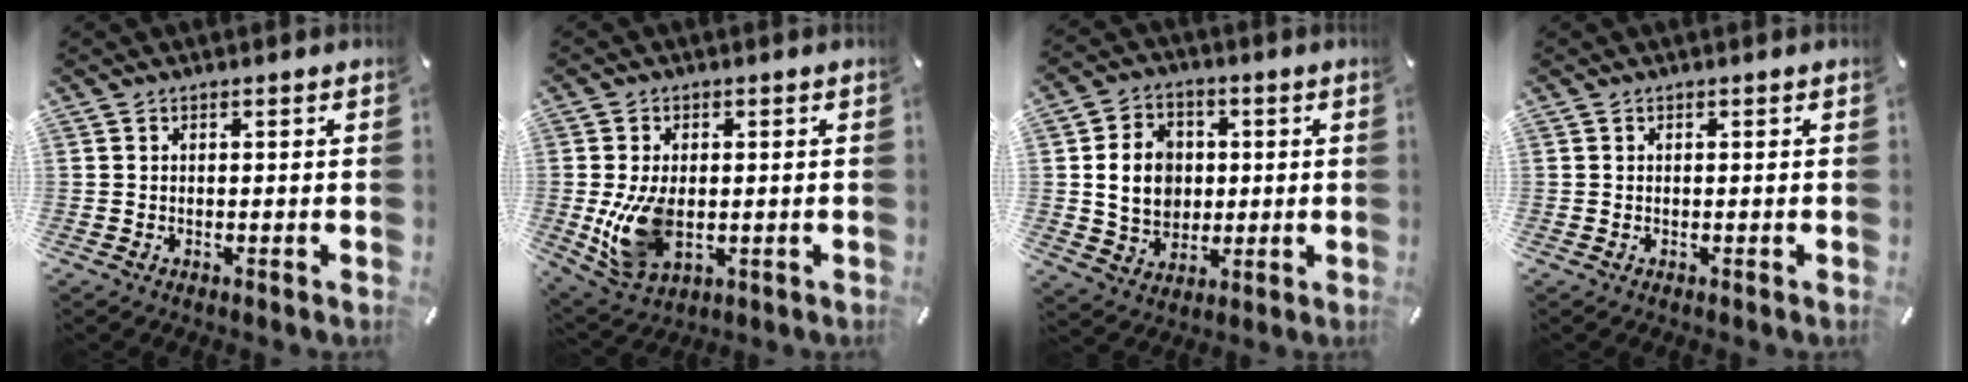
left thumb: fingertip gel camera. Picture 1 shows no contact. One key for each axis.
{"total": 11.5, "fx": -1.0, "fy": 7.5, "fz": 8.6, "tx": -0.177, "ty": -0.011, "tz": -0.013}
{"total": 10.6, "fx": 0.9, "fy": 9.1, "fz": 5.3, "tx": -0.099, "ty": 0.010, "tz": 0.019}
{"total": 0.0}